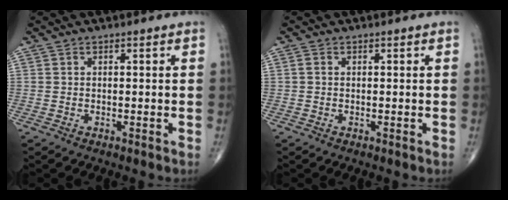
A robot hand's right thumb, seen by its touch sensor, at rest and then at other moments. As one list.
[{"total": 0.6, "force": [0.1, 0.5, 0.4], "torque": [-0.008, 0.001, 0.001]}]